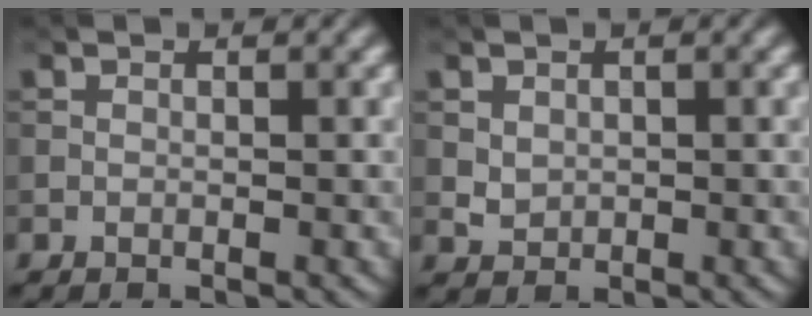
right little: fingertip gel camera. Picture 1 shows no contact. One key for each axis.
{"total": 1.1, "fx": 0.2, "fy": 1.0, "fz": 0.5, "tx": -0.012, "ty": -0.002, "tz": 0.007}